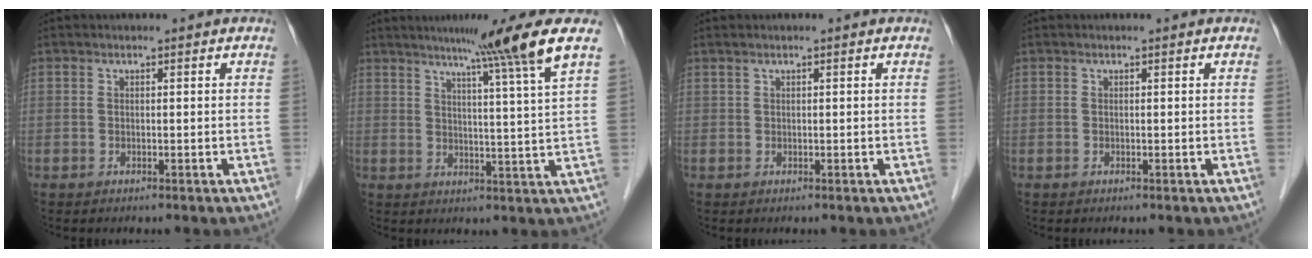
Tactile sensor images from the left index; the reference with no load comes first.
{"total": 9.5, "force": [6.4, -3.1, 6.4], "torque": [-0.099, -0.013, 0.089]}
{"total": 0.6, "force": [0.4, 0.3, 0.2], "torque": [-0.008, 0.009, 0.010]}
{"total": 0.0}